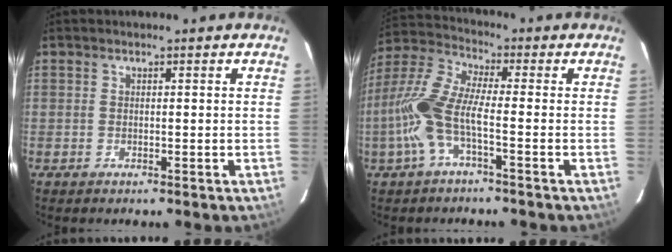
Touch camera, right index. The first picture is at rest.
{"total": 10.4, "force": [-3.1, 2.3, 9.7], "torque": [-0.225, 0.006, -0.063]}